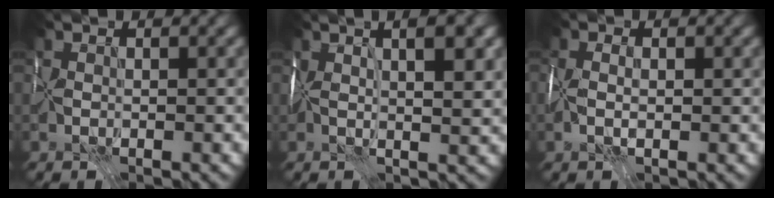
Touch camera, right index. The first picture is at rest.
{"total": 8.5, "force": [3.0, 3.4, 7.2], "torque": [-0.085, 0.038, 0.025]}
{"total": 3.0, "force": [-0.1, 1.8, 2.4], "torque": [-0.048, 0.004, -0.004]}